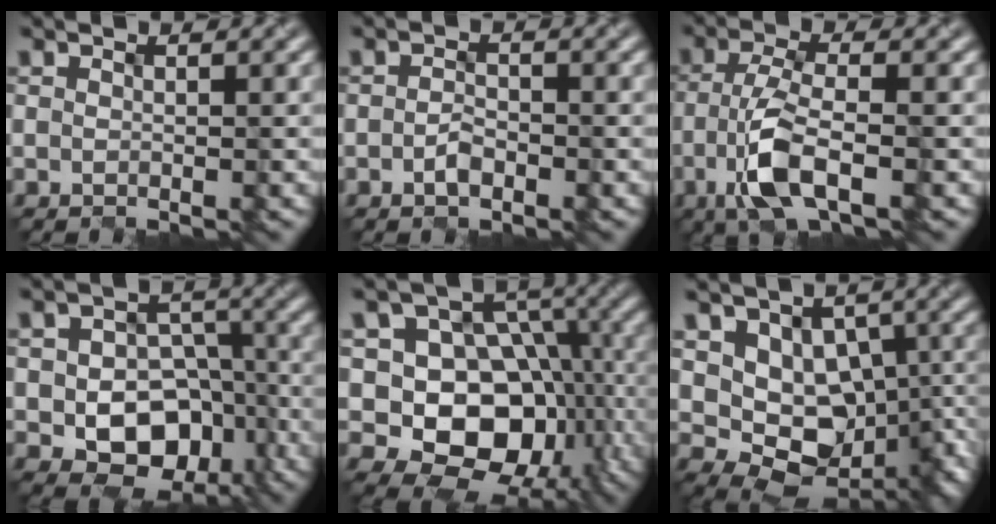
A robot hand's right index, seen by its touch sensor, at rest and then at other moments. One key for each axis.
{"total": 1.8, "fx": -1.3, "fy": 0.9, "fz": 0.9, "tx": -0.025, "ty": -0.001, "tz": -0.019}
{"total": 5.4, "fx": -2.1, "fy": 1.7, "fz": 4.7, "tx": -0.106, "ty": -0.007, "tz": -0.034}
{"total": 8.9, "fx": -2.9, "fy": 6.3, "fz": 5.6, "tx": -0.075, "ty": -0.010, "tz": -0.039}
{"total": 11.5, "fx": -2.2, "fy": 9.1, "fz": 6.6, "tx": -0.076, "ty": -0.002, "tz": -0.040}
{"total": 11.0, "fx": -0.6, "fy": 8.4, "fz": 7.1, "tx": -0.108, "ty": -0.002, "tz": 0.016}